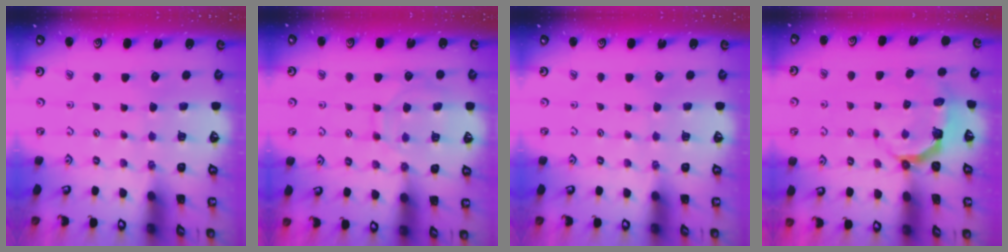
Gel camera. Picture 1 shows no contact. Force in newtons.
{"total": 9.7, "press": 9.7, "slide": 0.8}
{"total": 0.0}
{"total": 4.3, "press": 2.8, "slide": 3.2}